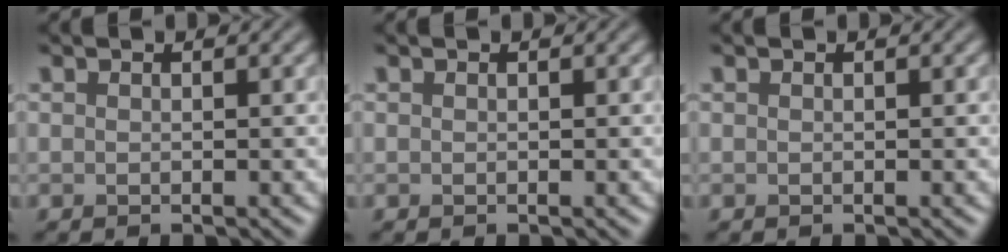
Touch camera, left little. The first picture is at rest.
{"total": 0.0}
{"total": 0.0}